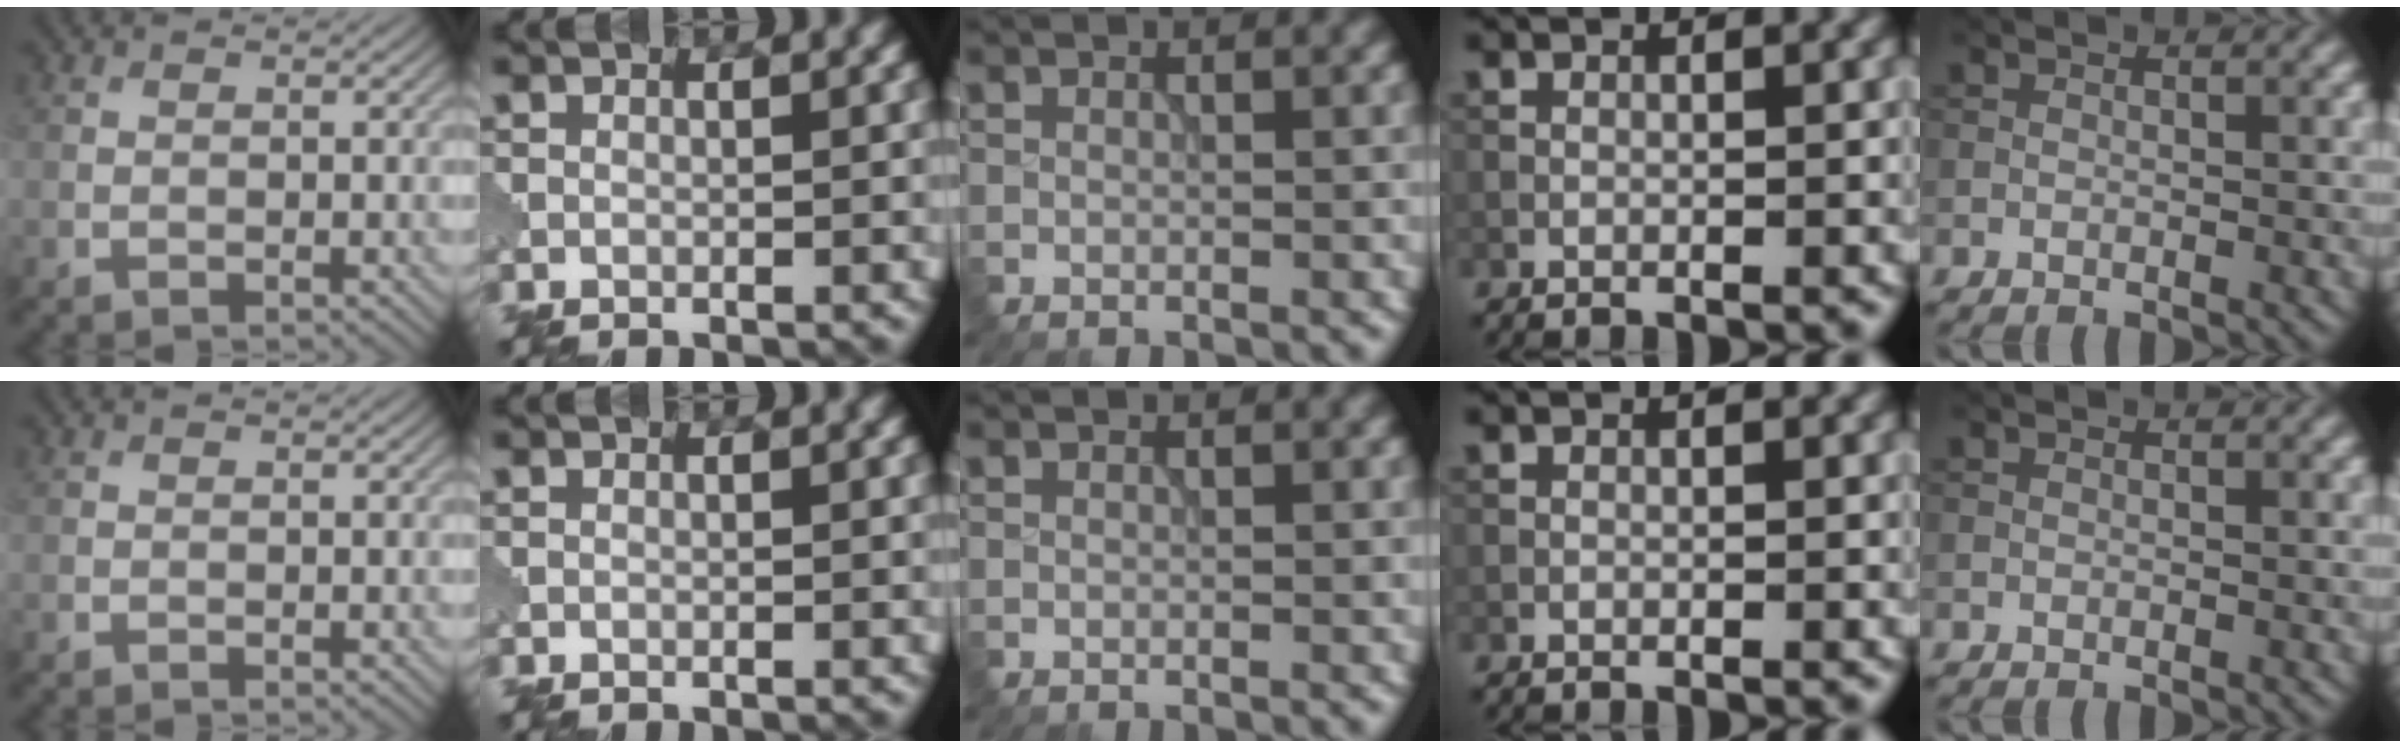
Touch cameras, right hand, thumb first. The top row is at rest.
{}